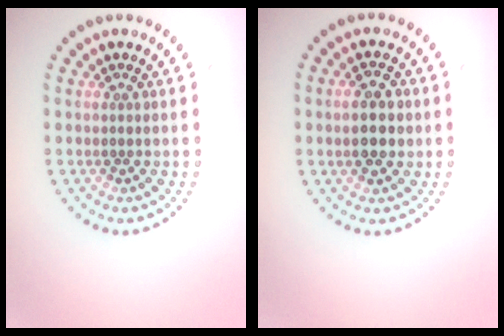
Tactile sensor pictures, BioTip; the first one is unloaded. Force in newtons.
{"total": 4.2, "press": 4.2, "slide": 0.2}